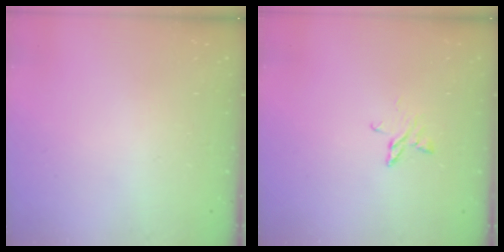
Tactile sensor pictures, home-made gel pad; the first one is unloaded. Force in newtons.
{"total": 3.9, "press": 3.9, "slide": 0.3}